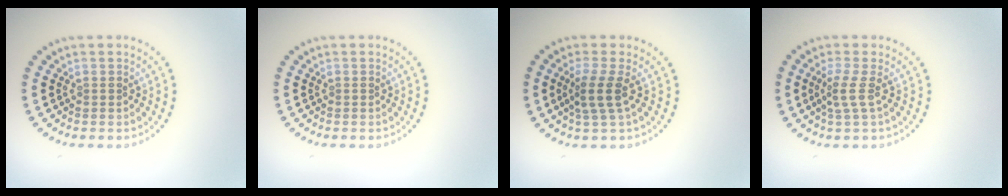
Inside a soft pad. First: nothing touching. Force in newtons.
{"total": 0.0}
{"total": 2.5, "press": 2.0, "slide": 1.6}
{"total": 2.0, "press": 1.5, "slide": 1.3}